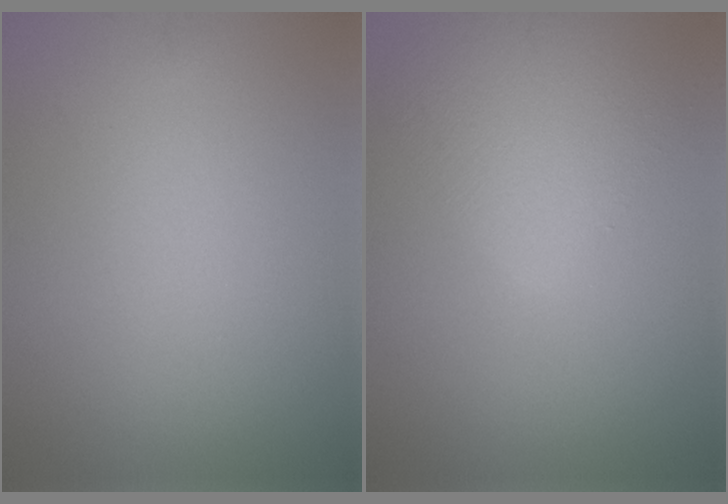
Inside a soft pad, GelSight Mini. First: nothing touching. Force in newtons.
{"total": 5.2, "press": 5.2, "slide": 0.2}